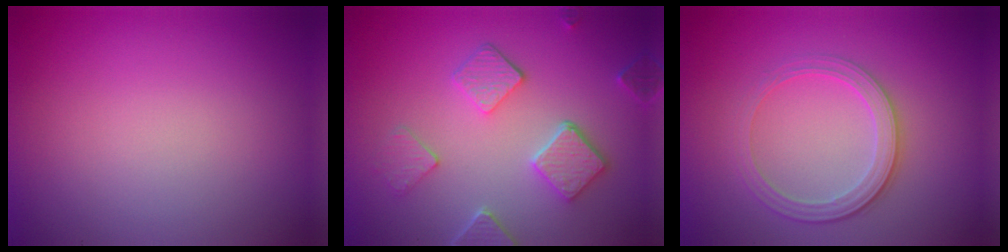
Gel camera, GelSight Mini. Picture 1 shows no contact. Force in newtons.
{"total": 4.4, "press": 3.7, "slide": 2.4}
{"total": 3.0, "press": 2.6, "slide": 1.4}